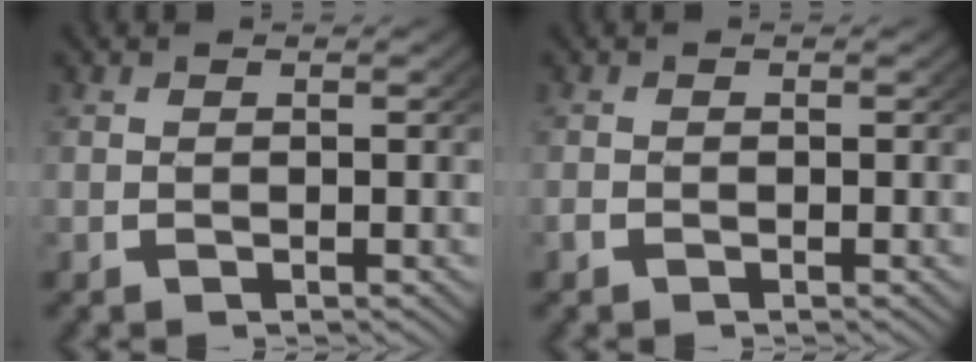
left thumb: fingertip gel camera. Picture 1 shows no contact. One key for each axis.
{"total": 0.6, "fx": -0.5, "fy": 0.4, "fz": 0.1, "tx": -0.004, "ty": -0.004, "tz": -0.010}